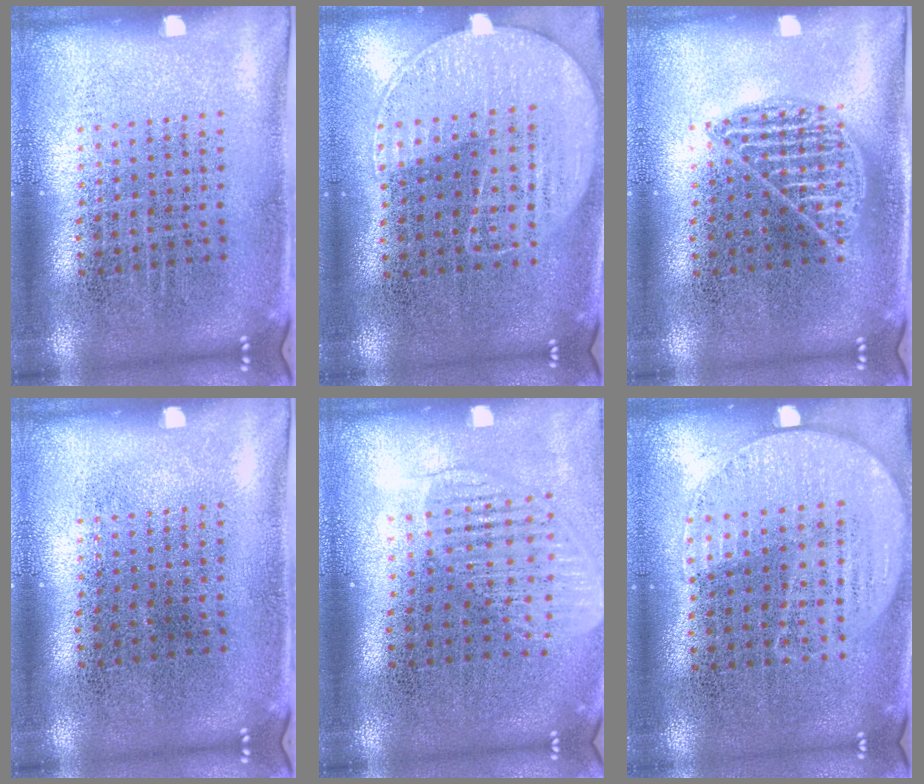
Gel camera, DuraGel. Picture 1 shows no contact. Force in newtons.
{"total": 1.3, "press": 1.1, "slide": 0.6}
{"total": 0.9, "press": 0.9, "slide": 0.0}
{"total": 0.0}
{"total": 1.6, "press": 1.5, "slide": 0.8}
{"total": 0.8, "press": 0.6, "slide": 0.5}